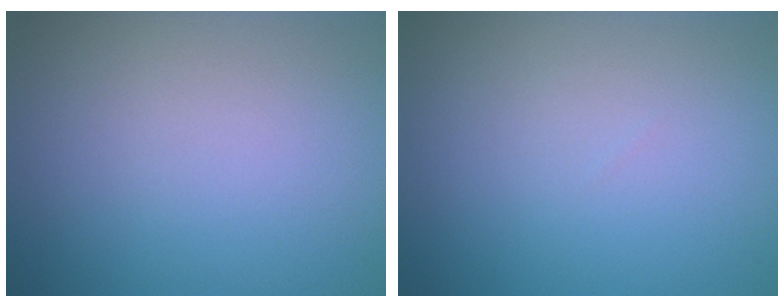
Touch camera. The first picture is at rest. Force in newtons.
{"total": 0.0}